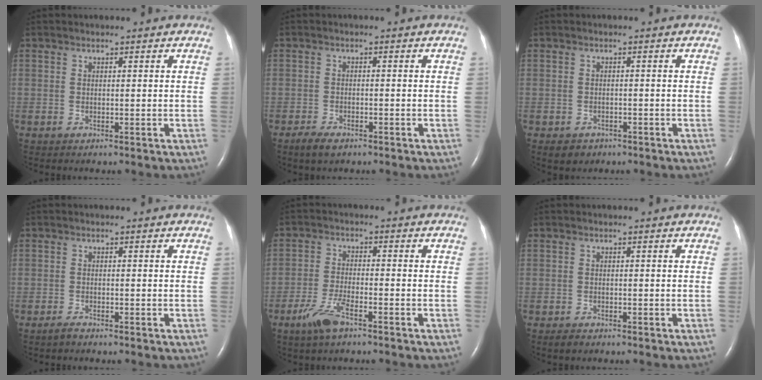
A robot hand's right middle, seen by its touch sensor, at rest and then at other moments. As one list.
[{"total": 2.8, "force": [-2.0, 1.2, 1.6], "torque": [-0.040, -0.004, -0.033]}, {"total": 2.6, "force": [-1.6, 1.9, 0.6], "torque": [-0.010, 0.003, -0.018]}, {"total": 1.1, "force": [-1.0, 0.2, 0.5], "torque": [-0.018, -0.003, -0.019]}, {"total": 5.4, "force": [-3.6, 1.1, 3.8], "torque": [-0.091, -0.007, -0.068]}, {"total": 1.2, "force": [-1.0, 0.6, 0.5], "torque": [-0.014, -0.001, -0.014]}]